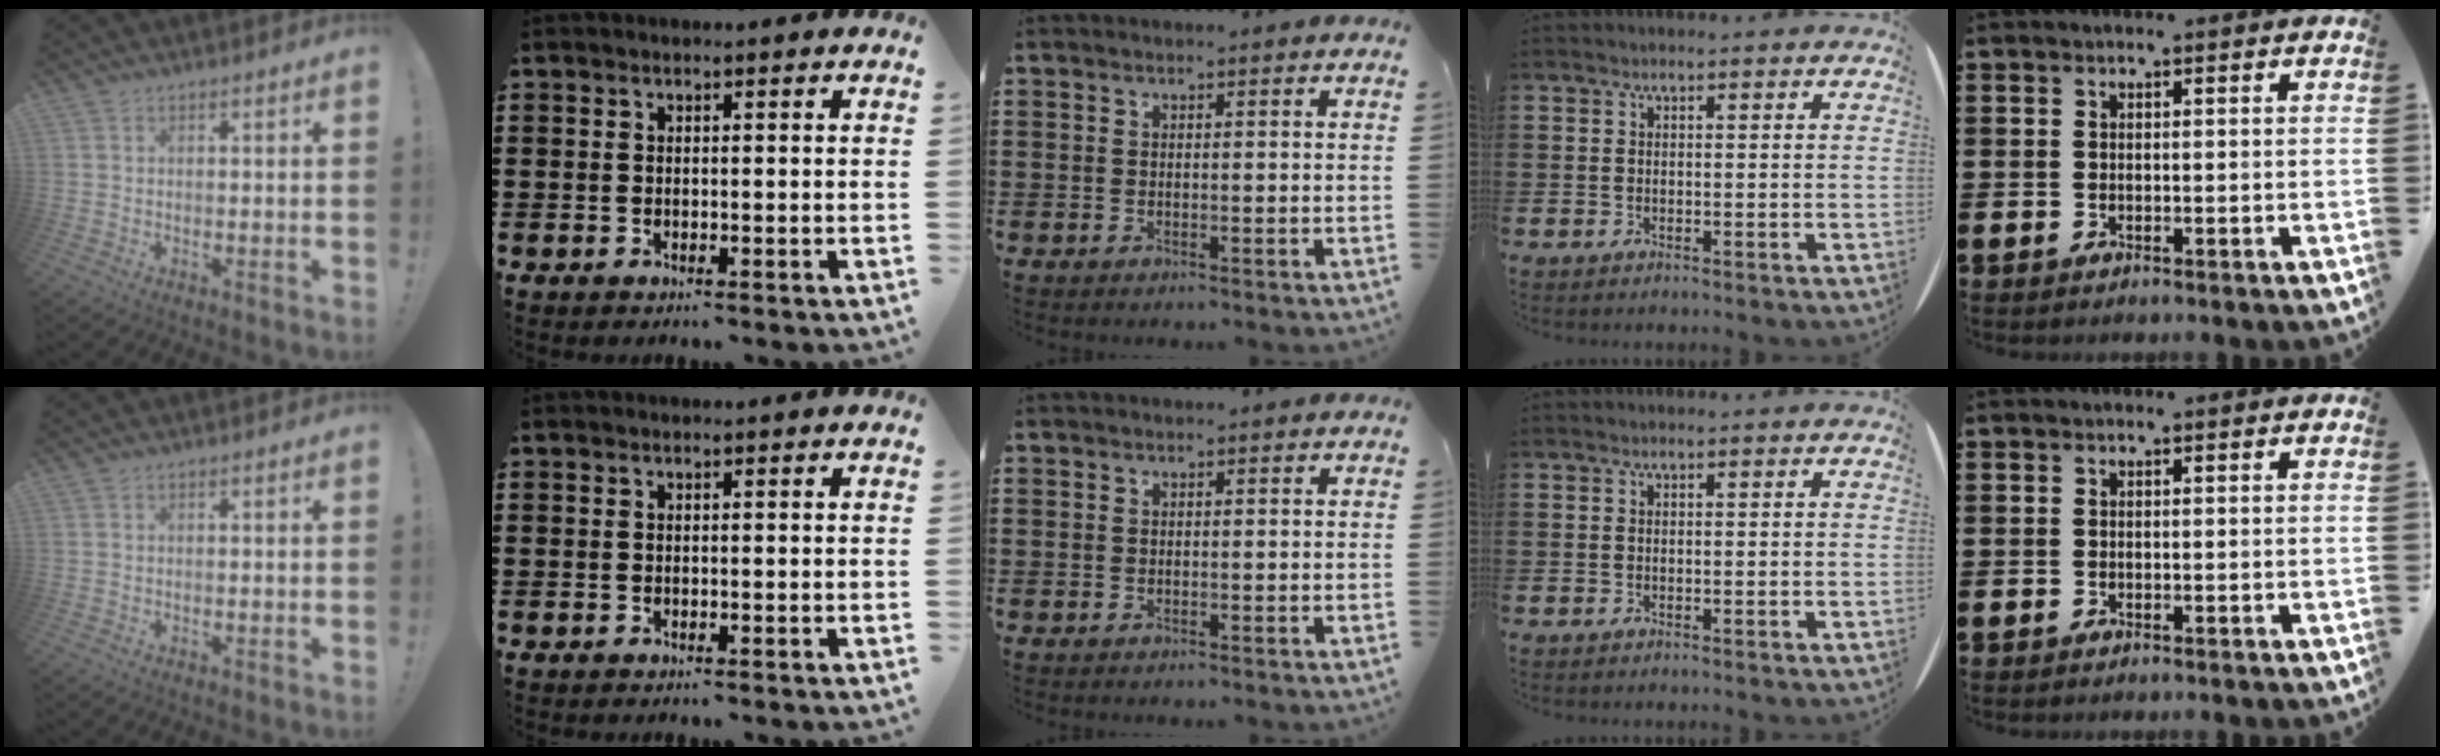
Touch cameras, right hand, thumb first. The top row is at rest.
{}